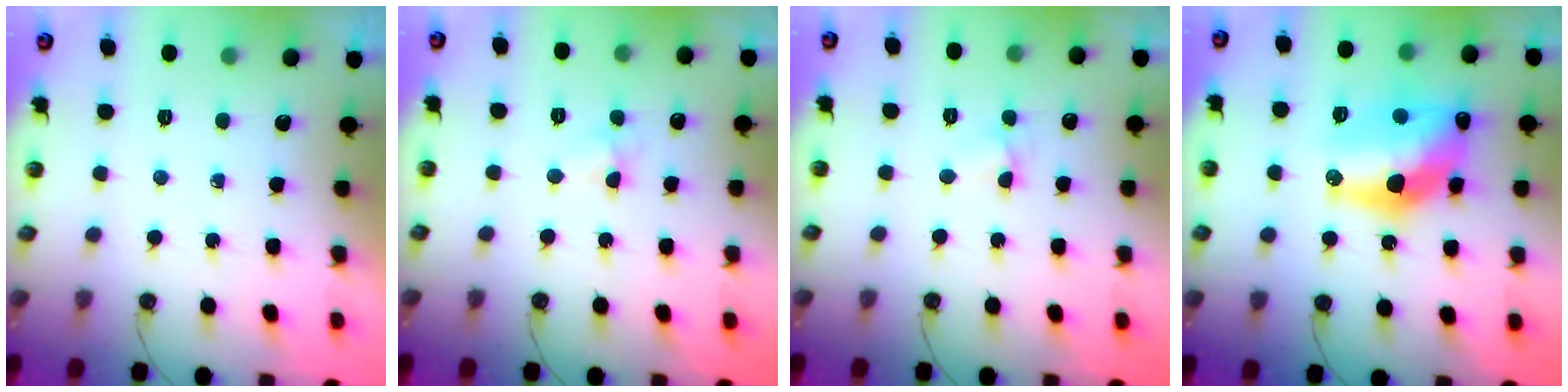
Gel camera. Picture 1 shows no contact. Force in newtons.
{"total": 3.8, "press": 3.8, "slide": 0.5}
{"total": 3.7, "press": 3.7, "slide": 0.4}
{"total": 17.3, "press": 16.7, "slide": 4.5}